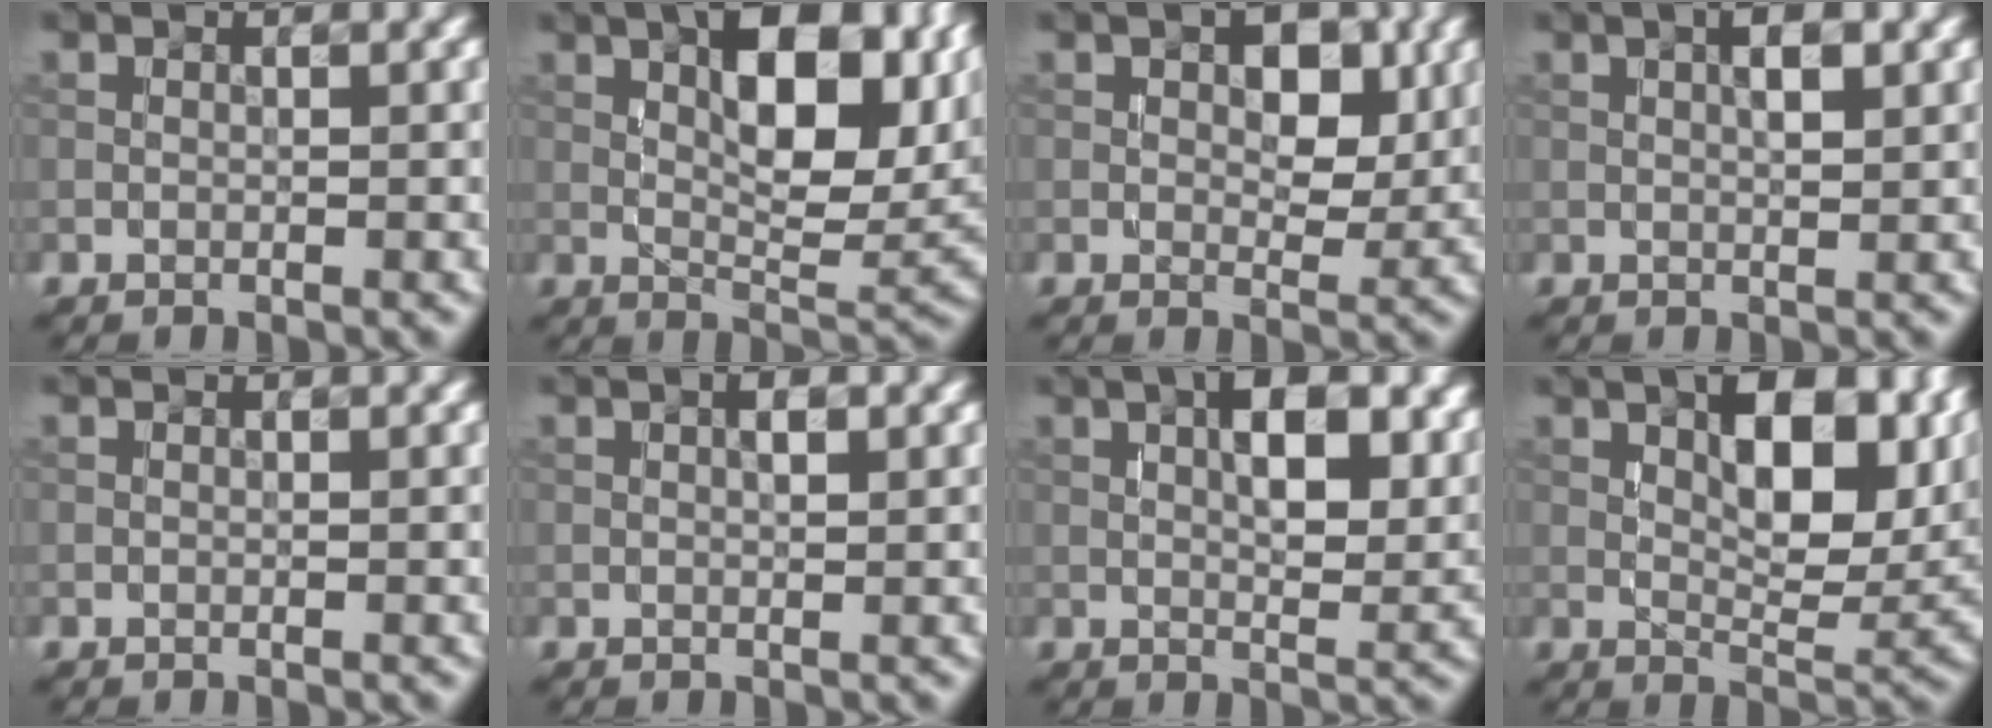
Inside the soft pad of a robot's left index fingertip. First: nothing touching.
{"total": 11.2, "force": [4.1, 4.5, 9.3], "torque": [-0.138, 0.007, 0.067]}
{"total": 4.9, "force": [1.4, 2.7, 3.8], "torque": [-0.046, -0.002, 0.020]}
{"total": 2.3, "force": [0.8, 0.6, 2.1], "torque": [-0.025, 0.002, 0.015]}
{"total": 0.0}
{"total": 1.2, "force": [0.4, 0.3, 1.1], "torque": [-0.016, 0.001, 0.009]}
{"total": 7.2, "force": [2.2, 3.0, 6.2], "torque": [-0.082, 0.013, 0.030]}
{"total": 10.3, "force": [3.9, 4.5, 8.3], "torque": [-0.122, 0.003, 0.063]}